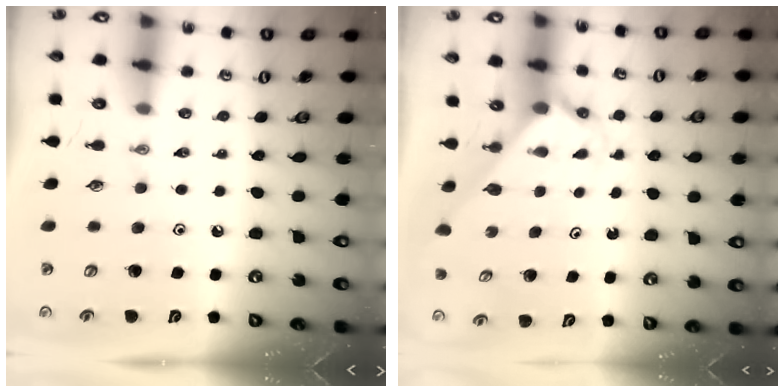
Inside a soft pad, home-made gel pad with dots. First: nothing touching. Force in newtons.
{"total": 2.0, "press": 2.0, "slide": 0.1}